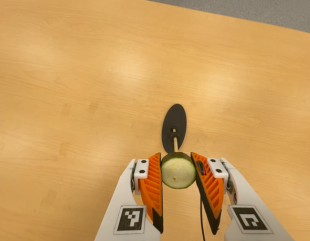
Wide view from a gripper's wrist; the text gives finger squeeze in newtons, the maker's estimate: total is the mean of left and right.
{"total": 9.2, "left": 8.8, "right": 9.5}